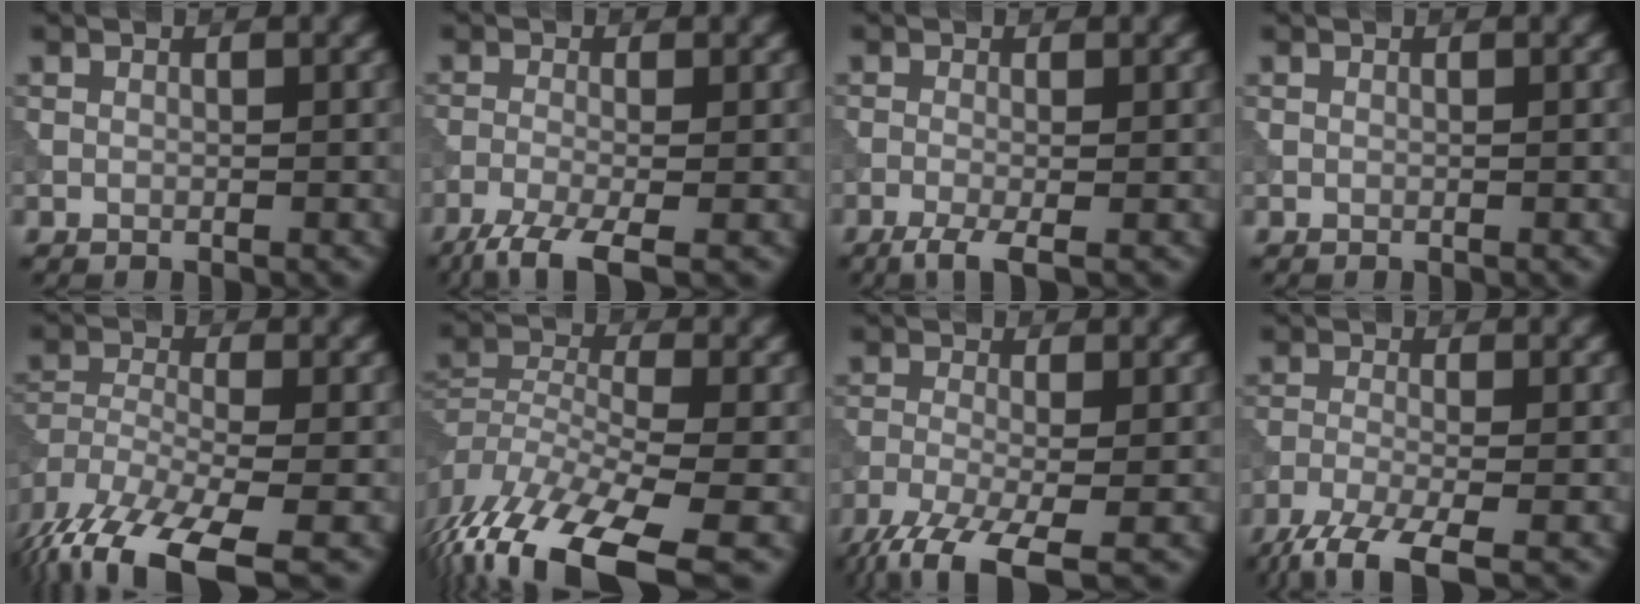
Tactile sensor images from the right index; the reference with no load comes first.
{"total": 4.8, "force": [-3.2, 1.2, 3.4], "torque": [-0.063, -0.009, -0.072]}
{"total": 2.8, "force": [-1.5, 0.7, 2.3], "torque": [-0.044, -0.004, -0.038]}
{"total": 0.0}
{"total": 12.2, "force": [-8.6, 4.5, 7.4], "torque": [-0.159, -0.037, -0.143]}
{"total": 13.2, "force": [-8.9, 5.0, 8.3], "torque": [-0.177, -0.020, -0.149]}
{"total": 7.3, "force": [-4.5, 2.1, 5.3], "torque": [-0.110, -0.020, -0.093]}
{"total": 6.1, "force": [-4.4, 1.5, 4.0], "torque": [-0.080, -0.015, -0.095]}